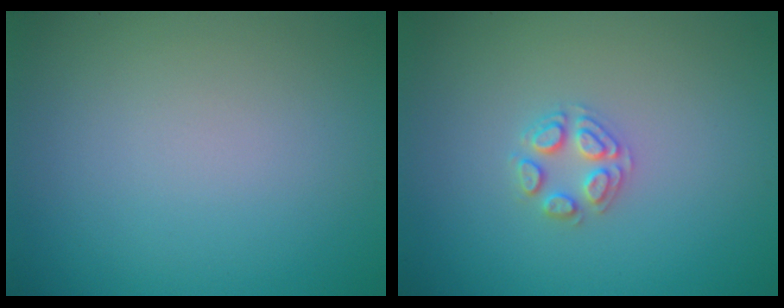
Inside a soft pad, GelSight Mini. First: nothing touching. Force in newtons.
{"total": 2.2, "press": 2.2, "slide": 0.2}